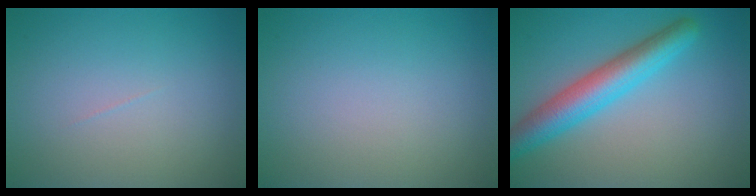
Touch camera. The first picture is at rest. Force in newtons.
{"total": 0.0}
{"total": 5.5, "press": 5.5, "slide": 0.2}